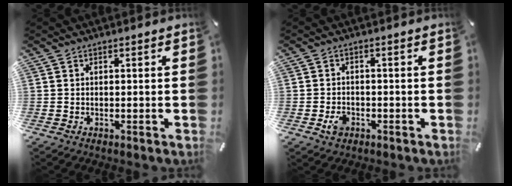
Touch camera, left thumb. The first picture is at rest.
{"total": 3.2, "force": [-1.3, 2.4, 1.6], "torque": [-0.034, 0.003, -0.023]}